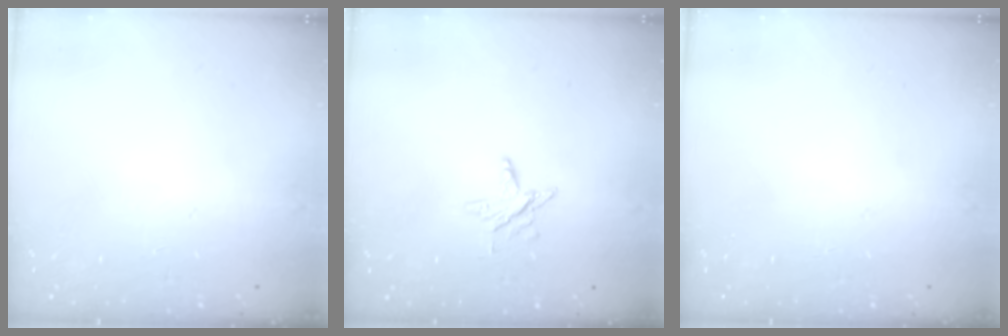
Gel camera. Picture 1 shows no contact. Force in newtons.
{"total": 4.5, "press": 4.5, "slide": 0.5}
{"total": 0.0}